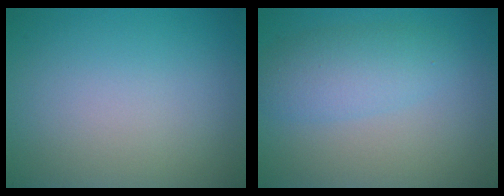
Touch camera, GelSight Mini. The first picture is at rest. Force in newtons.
{"total": 3.7, "press": 3.7, "slide": 0.1}